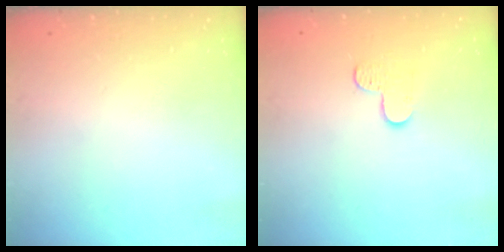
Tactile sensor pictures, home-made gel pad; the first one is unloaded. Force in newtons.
{"total": 3.1, "press": 3.1, "slide": 0.3}